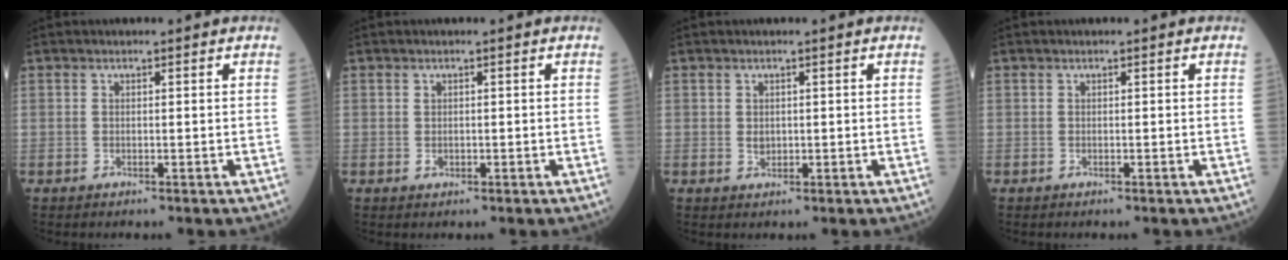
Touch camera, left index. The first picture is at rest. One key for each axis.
{"total": 0.8, "fx": -0.1, "fy": 0.7, "fz": 0.3, "tx": -0.005, "ty": 0.000, "tz": 0.000}
{"total": 1.2, "fx": 0.2, "fy": 1.0, "fz": 0.7, "tx": -0.014, "ty": -0.001, "tz": 0.006}
{"total": 0.0}